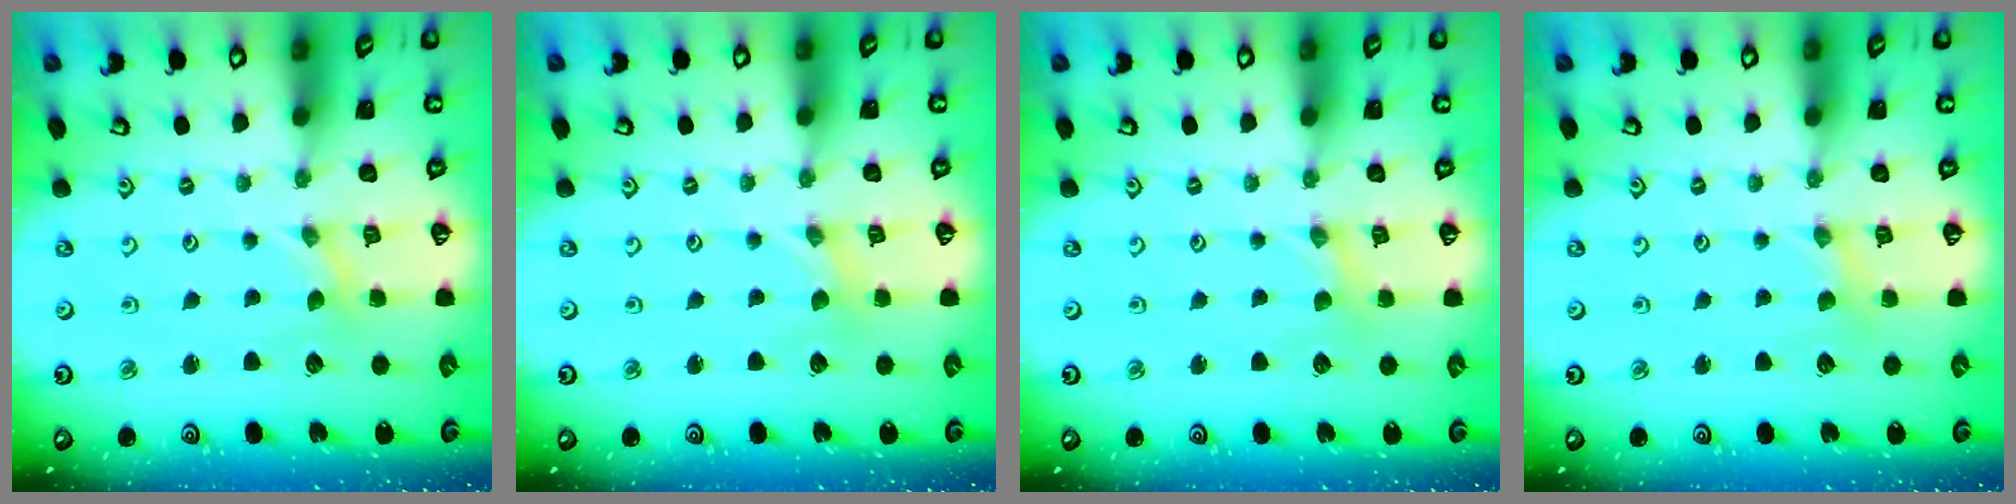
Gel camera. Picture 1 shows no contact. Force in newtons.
{"total": 0.0}
{"total": 1.5, "press": 1.5, "slide": 0.3}
{"total": 2.3, "press": 2.3, "slide": 0.2}